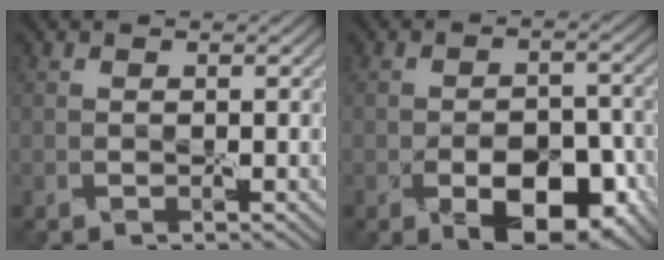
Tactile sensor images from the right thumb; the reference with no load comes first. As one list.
[{"total": 7.7, "force": [-4.0, 3.8, 5.4], "torque": [-0.074, -0.004, -0.055]}]